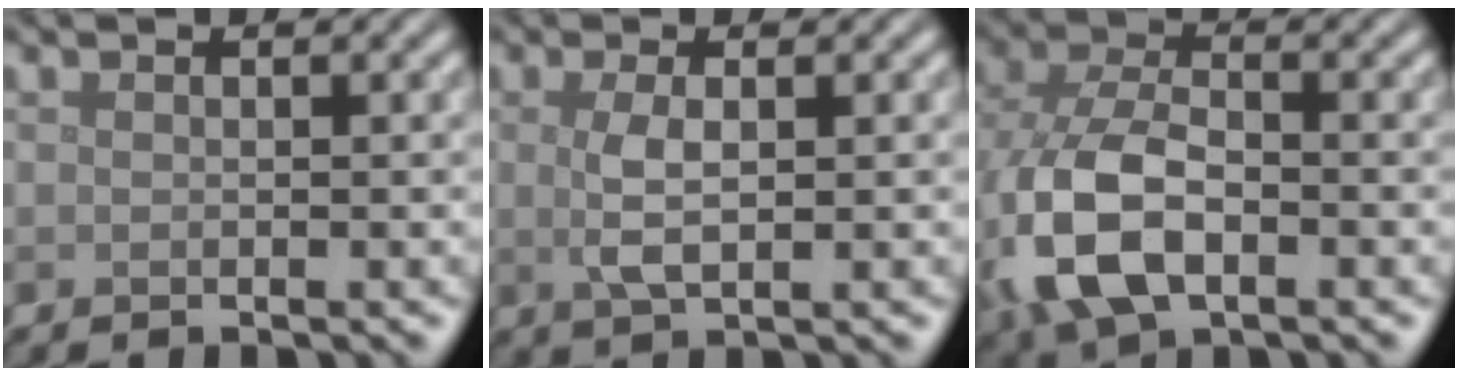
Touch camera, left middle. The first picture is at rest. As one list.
[{"total": 2.6, "force": [0.3, 0.9, 2.5], "torque": [-0.055, 0.000, 0.004]}, {"total": 8.9, "force": [-2.5, 5.1, 6.9], "torque": [-0.171, -0.009, -0.058]}]